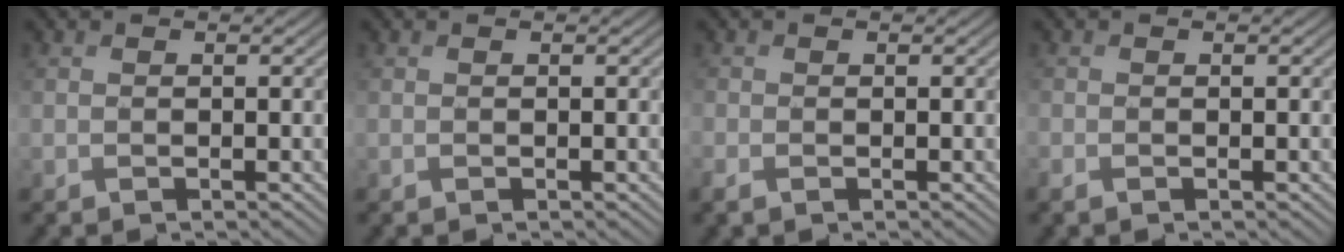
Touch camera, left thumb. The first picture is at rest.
{"total": 0.0}
{"total": 1.5, "force": [-0.9, 0.9, 0.9], "torque": [-0.030, -0.008, -0.022]}
{"total": 1.2, "force": [-0.7, 0.6, 0.7], "torque": [-0.023, -0.007, -0.017]}